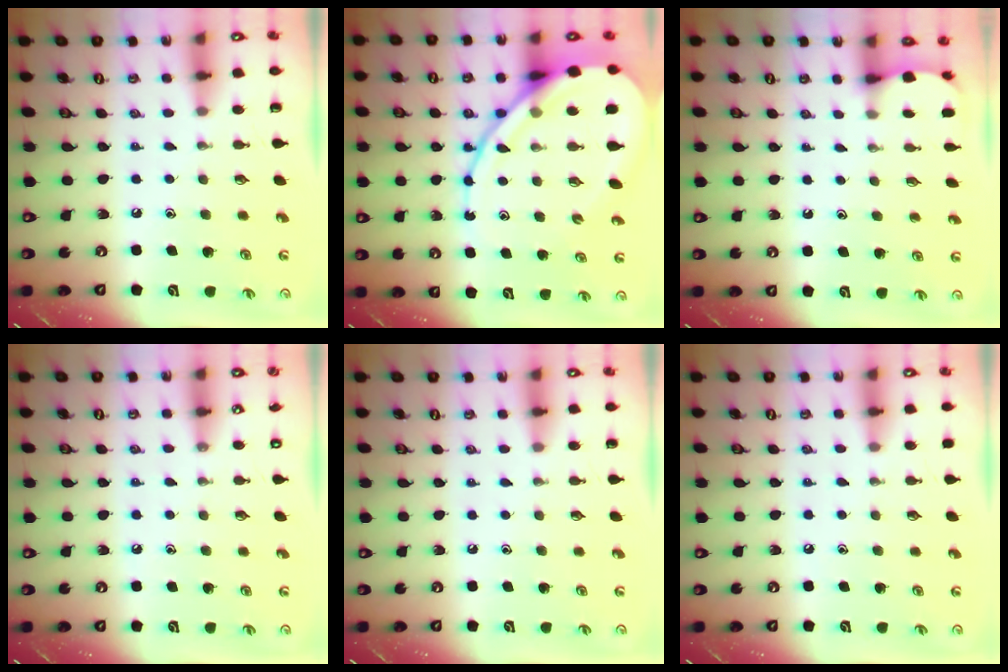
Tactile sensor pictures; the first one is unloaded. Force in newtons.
{"total": 18.7, "press": 18.6, "slide": 2.1}
{"total": 1.8, "press": 1.7, "slide": 0.2}
{"total": 4.8, "press": 4.8, "slide": 0.6}
{"total": 0.0}
{"total": 2.9, "press": 2.8, "slide": 0.4}